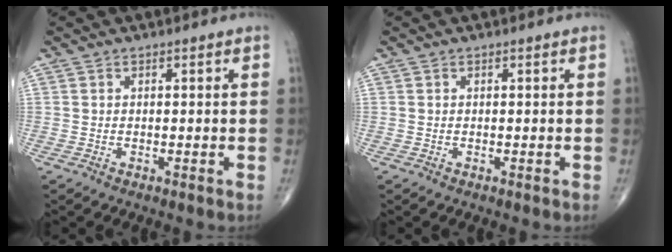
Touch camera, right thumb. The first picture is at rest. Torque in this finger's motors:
{"motor_torque": [0.03, 0.02, 0.00, 0.00, 0.00]}